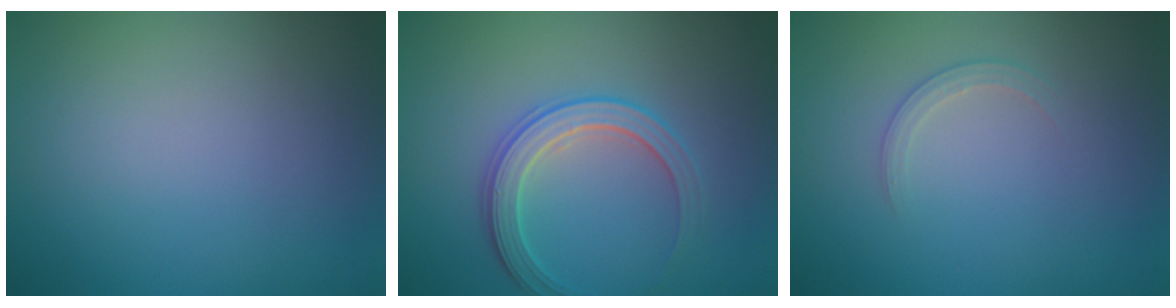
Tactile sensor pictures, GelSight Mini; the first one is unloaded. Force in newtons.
{"total": 3.0, "press": 3.0, "slide": 0.6}
{"total": 1.3, "press": 1.3, "slide": 0.1}